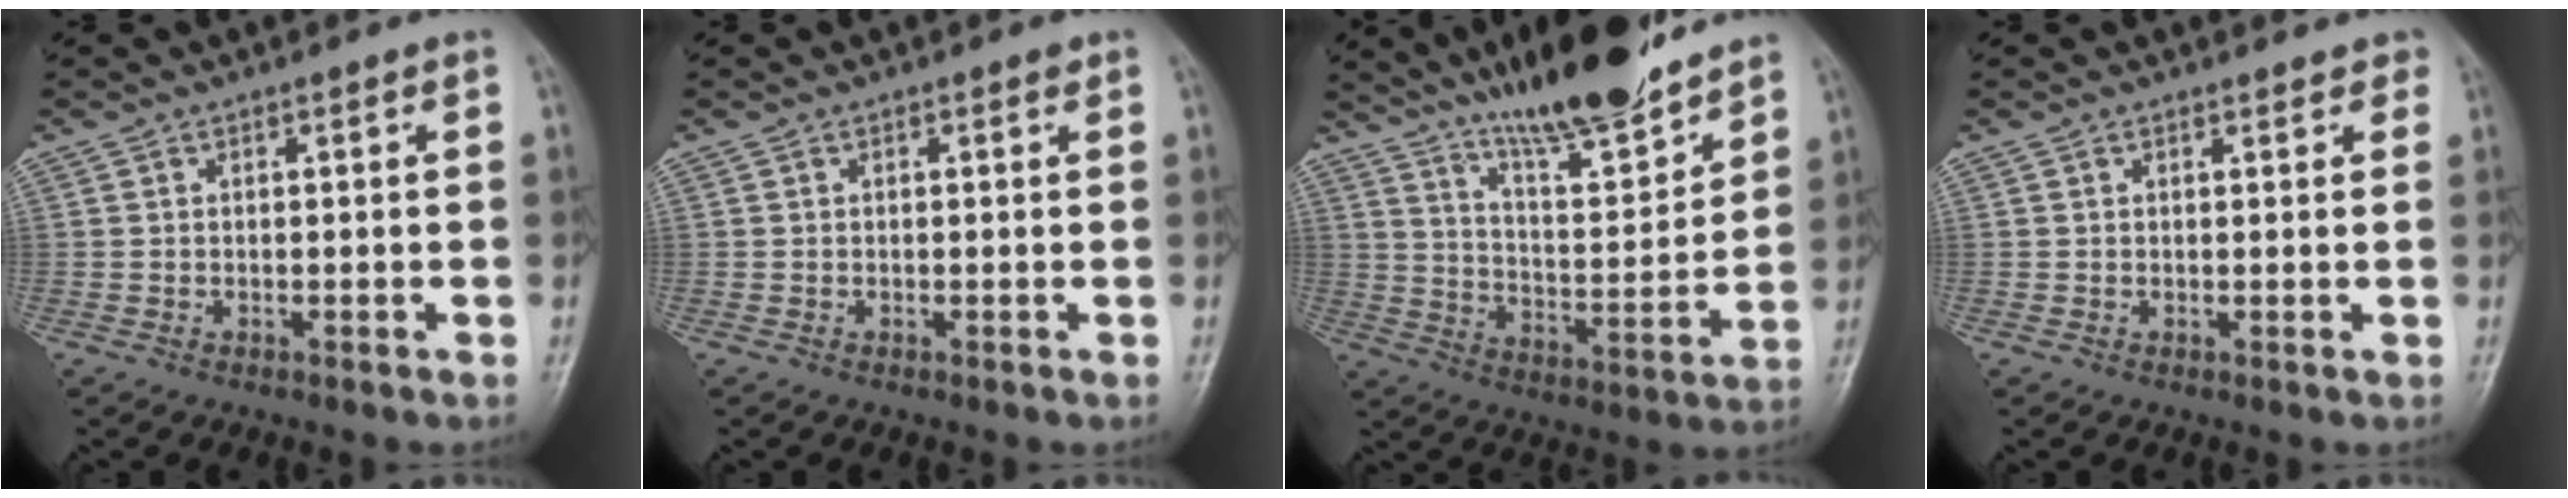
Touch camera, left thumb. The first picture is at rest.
{"total": 0.6, "force": [0.4, 0.2, 0.4], "torque": [-0.006, -0.002, 0.003]}
{"total": 17.2, "force": [13.8, 3.1, 9.8], "torque": [-0.133, -0.081, 0.234]}
{"total": 1.7, "force": [1.4, 0.7, 0.6], "torque": [0.005, -0.003, 0.012]}